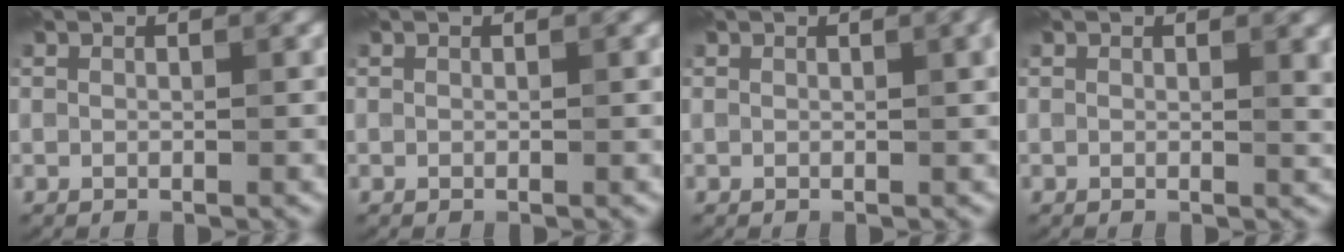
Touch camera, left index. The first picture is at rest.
{"total": 0.0}
{"total": 1.9, "force": [0.6, 0.6, 1.7], "torque": [-0.015, 0.008, 0.005]}
{"total": 1.5, "force": [0.7, 0.4, 1.3], "torque": [-0.011, -0.002, 0.010]}